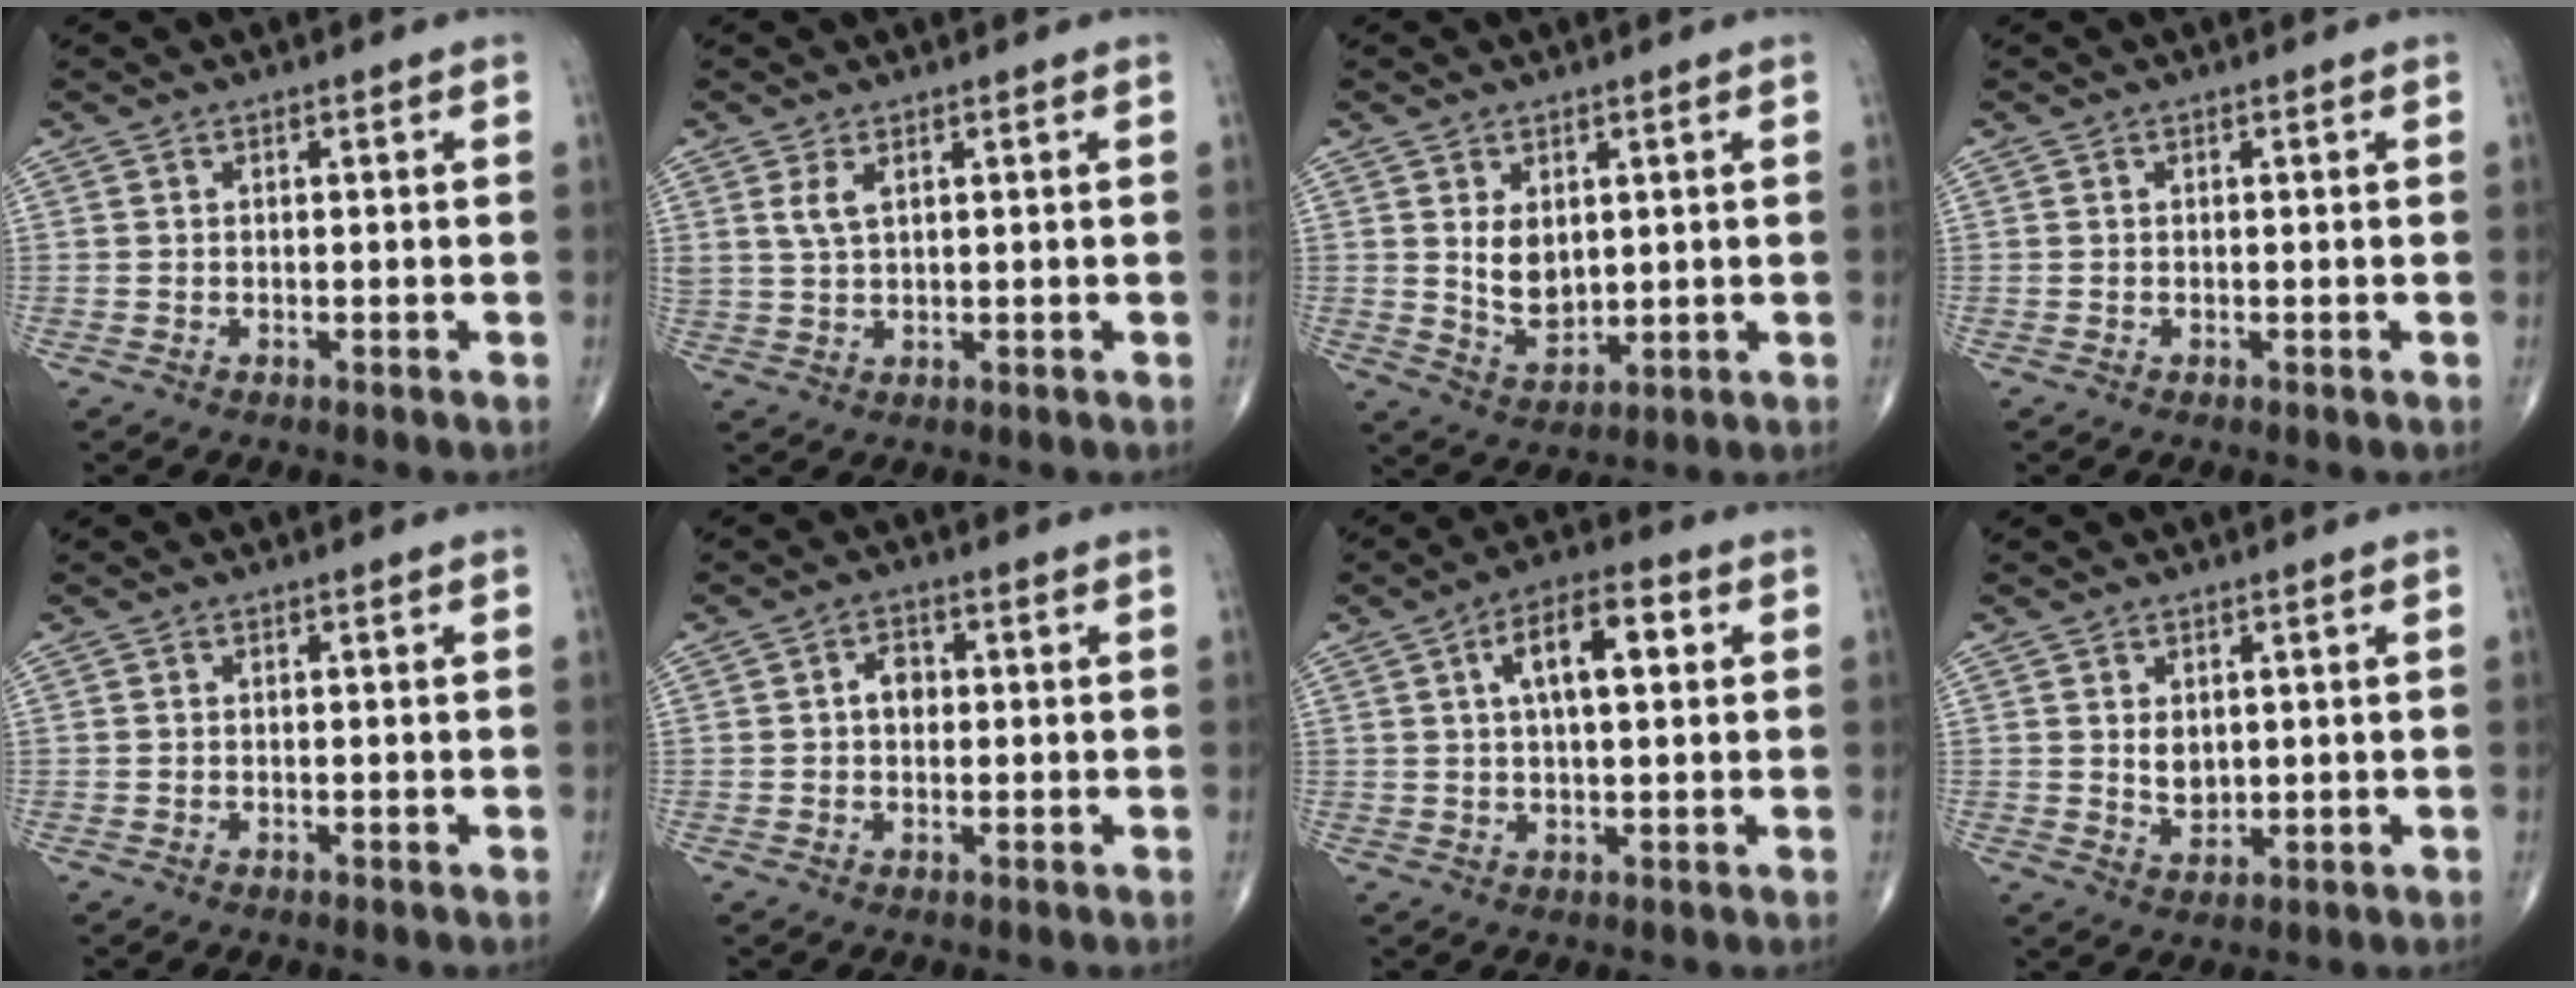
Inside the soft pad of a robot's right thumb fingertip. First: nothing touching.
{"total": 2.8, "force": [1.3, 1.2, 2.2], "torque": [-0.048, -0.003, 0.034]}
{"total": 6.1, "force": [1.5, 3.9, 4.4], "torque": [-0.060, -0.020, 0.040]}
{"total": 0.0}
{"total": 0.0}
{"total": 3.2, "force": [0.2, 2.4, 2.1], "torque": [-0.024, 0.010, -0.001]}
{"total": 9.7, "force": [2.5, 4.1, 8.4], "torque": [-0.128, 0.016, 0.034]}
{"total": 3.4, "force": [0.8, 2.4, 2.3], "torque": [-0.027, -0.011, 0.022]}